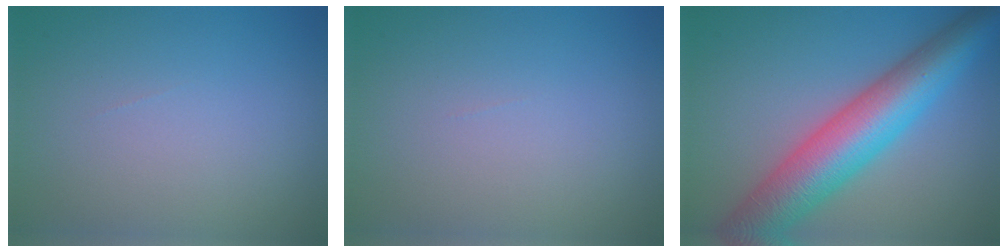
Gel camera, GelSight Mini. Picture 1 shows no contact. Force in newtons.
{"total": 0.0}
{"total": 10.1, "press": 10.1, "slide": 0.2}